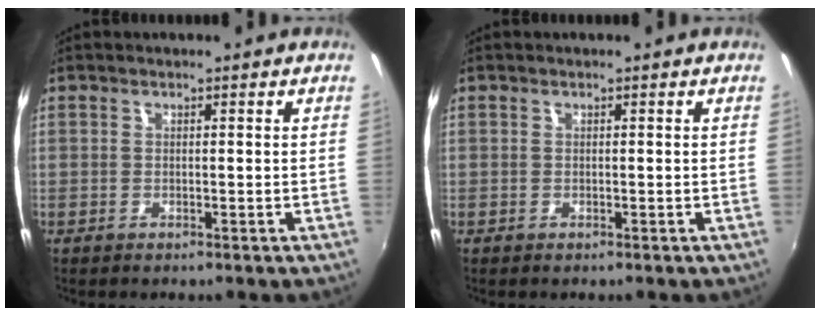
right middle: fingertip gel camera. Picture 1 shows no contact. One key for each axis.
{"total": 0.0}